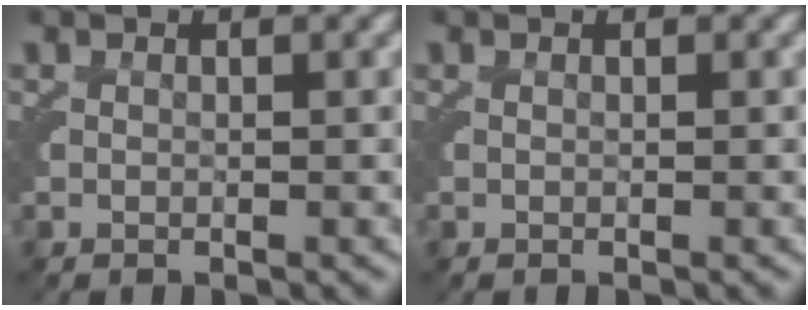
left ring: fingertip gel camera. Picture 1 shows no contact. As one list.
[{"total": 0.0}]